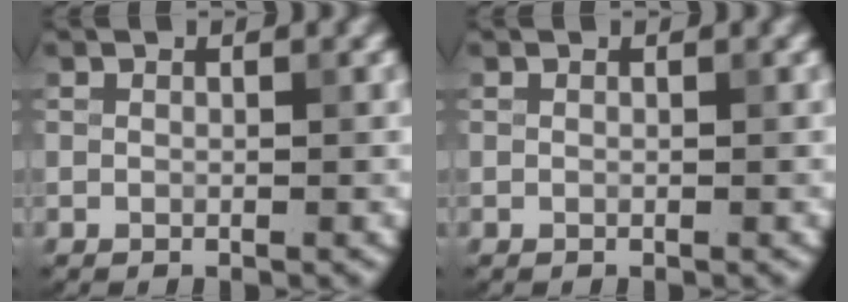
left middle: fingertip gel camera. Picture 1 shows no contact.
{"total": 0.0}